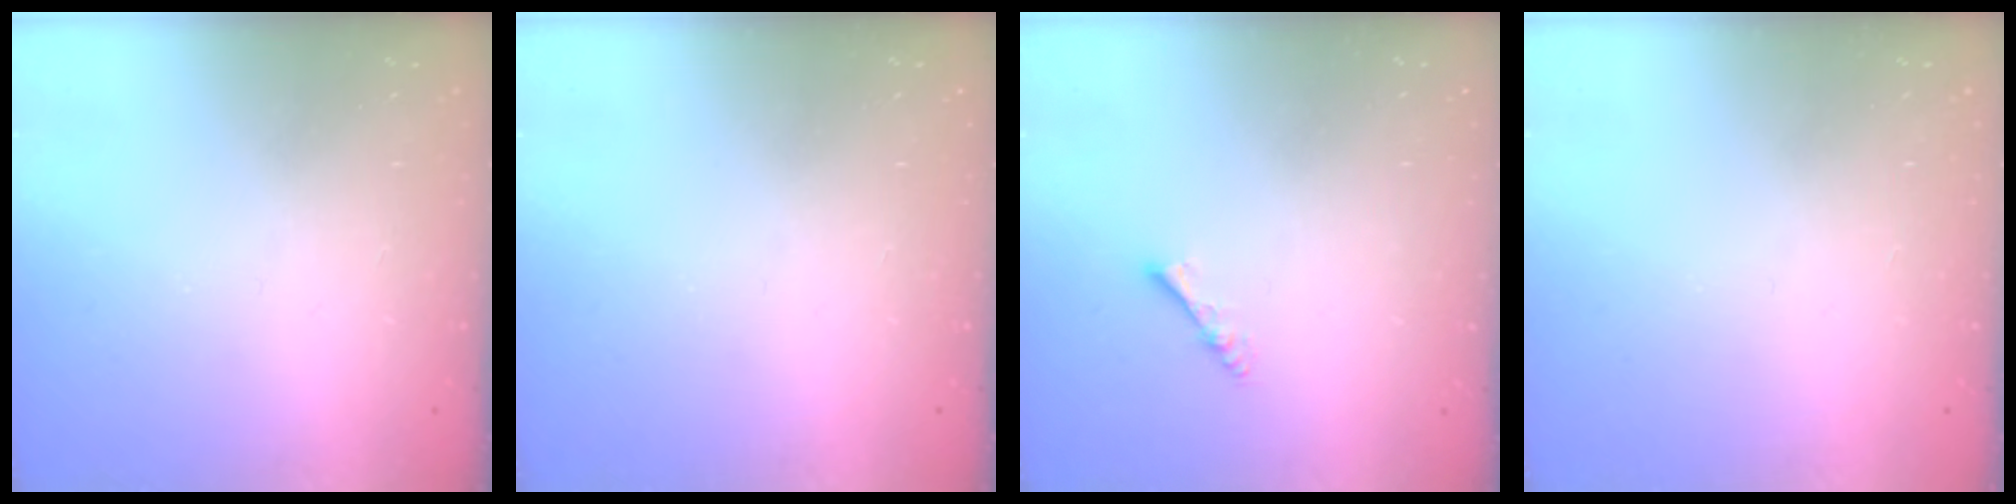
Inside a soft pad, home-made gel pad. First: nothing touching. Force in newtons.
{"total": 0.0}
{"total": 2.9, "press": 2.8, "slide": 0.4}
{"total": 0.0}